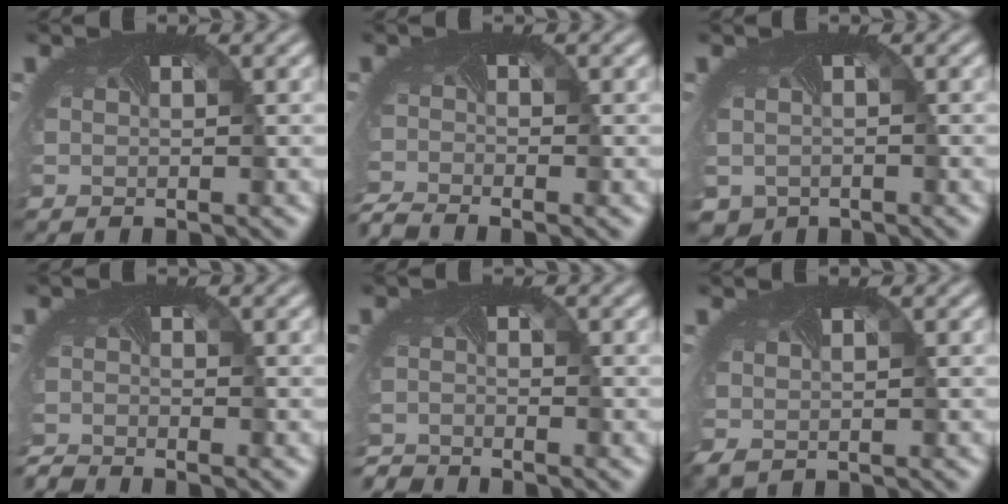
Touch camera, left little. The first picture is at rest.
{"total": 2.8, "force": [-2.8, 0.0, 0.5], "torque": [-0.019, -0.023, -0.062]}
{"total": 2.3, "force": [-1.4, 1.8, 0.6], "torque": [-0.015, -0.018, -0.020]}
{"total": 2.4, "force": [-2.3, -0.3, -0.3], "torque": [-0.006, -0.021, -0.052]}
{"total": 2.8, "force": [-2.7, -0.2, -0.5], "torque": [-0.003, -0.021, -0.057]}
{"total": 1.1, "force": [0.0, 0.7, 0.8], "torque": [-0.027, -0.004, 0.012]}